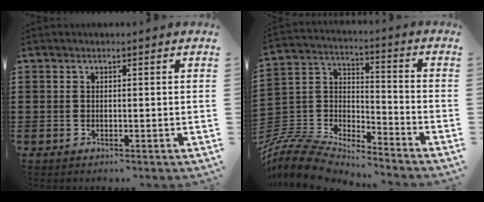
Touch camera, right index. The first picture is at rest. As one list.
[{"total": 8.7, "force": [-8.2, 2.0, 1.9], "torque": [-0.067, 0.001, -0.171]}]